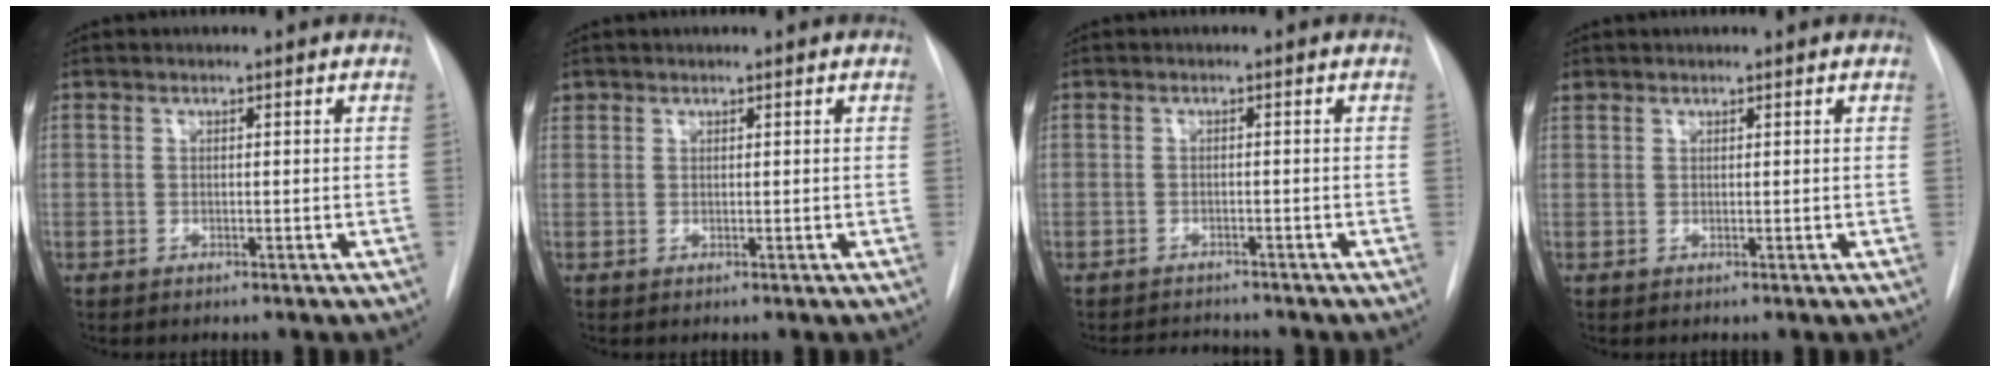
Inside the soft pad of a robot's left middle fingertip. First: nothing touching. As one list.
[{"total": 0.8, "force": [0.6, 0.6, 0.0], "torque": [0.004, 0.009, 0.009]}, {"total": 3.8, "force": [-3.8, 0.5, 0.4], "torque": [-0.005, -0.007, -0.058]}, {"total": 0.7, "force": [0.6, 0.4, -0.2], "torque": [0.006, 0.009, 0.011]}]